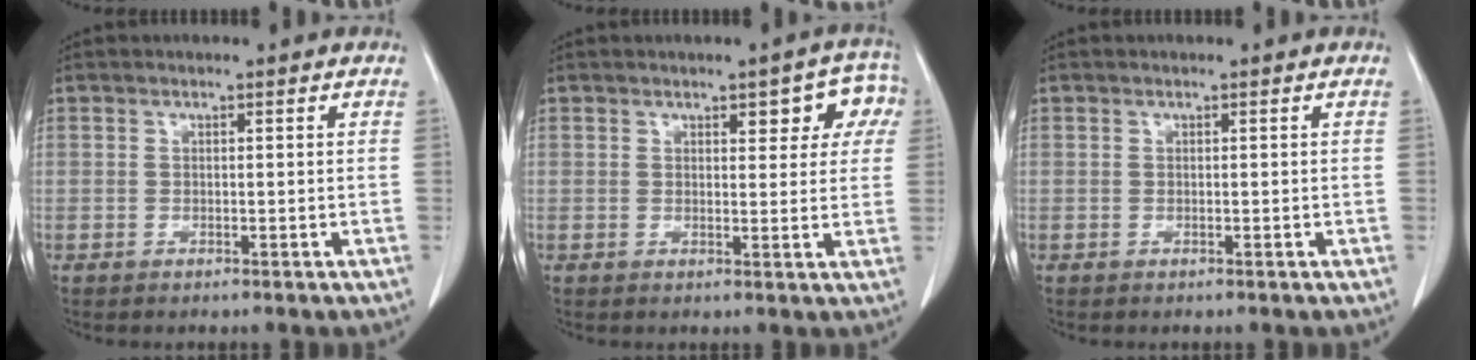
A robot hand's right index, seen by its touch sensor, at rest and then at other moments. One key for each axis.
{"total": 6.0, "fx": 2.5, "fy": 2.6, "fz": 4.7, "tx": -0.038, "ty": 0.018, "tz": 0.025}
{"total": 0.0}